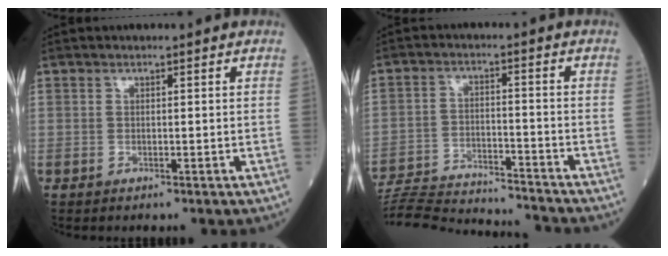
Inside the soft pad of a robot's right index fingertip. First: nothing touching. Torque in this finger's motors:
{"motor_torque": [-1.78, -0.36, -1.05, -0.21]}